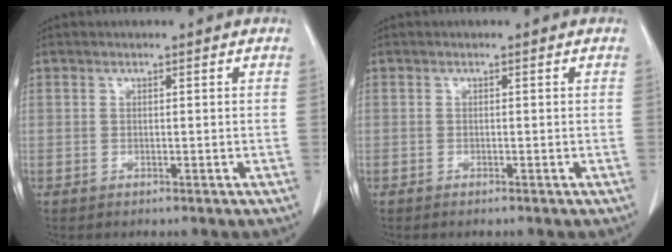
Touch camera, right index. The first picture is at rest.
{"total": 0.5, "force": [-0.4, 0.0, 0.2], "torque": [-0.010, -0.002, -0.007]}